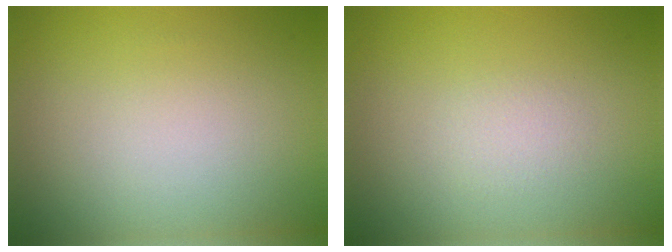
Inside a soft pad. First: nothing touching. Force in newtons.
{"total": 0.9, "press": 0.8, "slide": 0.1}